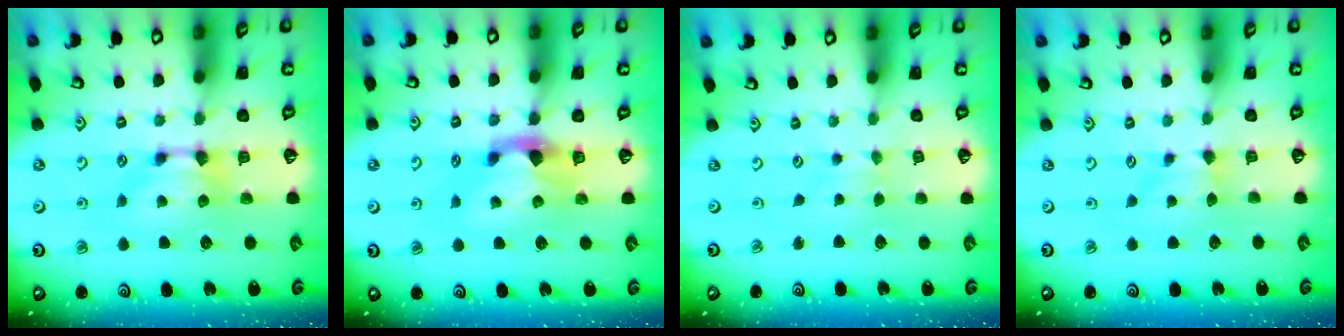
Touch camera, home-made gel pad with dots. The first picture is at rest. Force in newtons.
{"total": 2.2, "press": 1.9, "slide": 1.2}
{"total": 2.4, "press": 2.4, "slide": 0.1}
{"total": 1.8, "press": 1.6, "slide": 0.7}